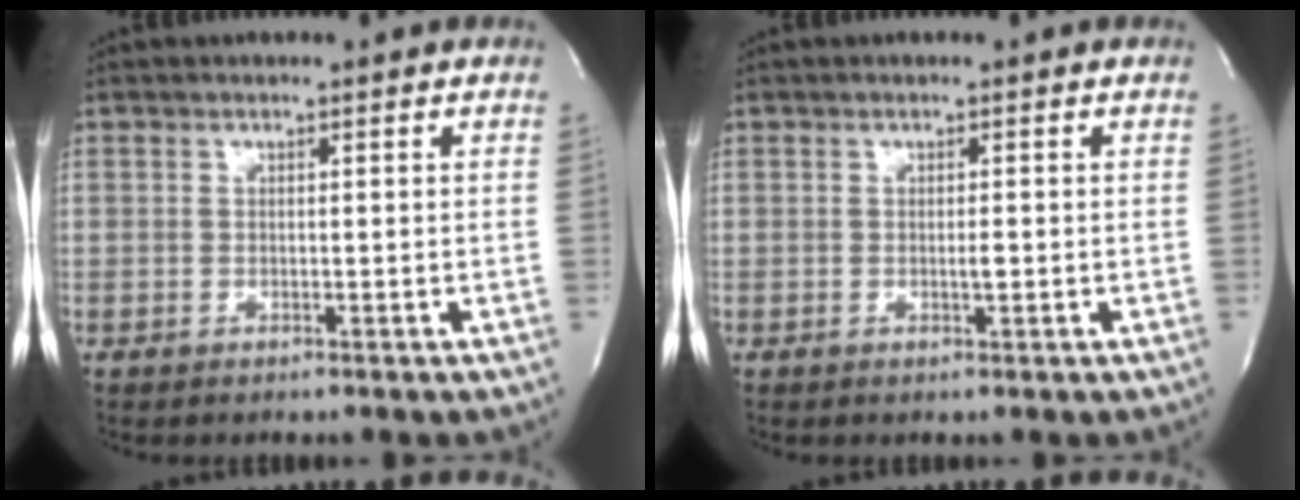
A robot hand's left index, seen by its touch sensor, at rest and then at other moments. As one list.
[{"total": 0.9, "force": [-0.1, 0.1, 0.9], "torque": [-0.019, -0.002, -0.001]}]